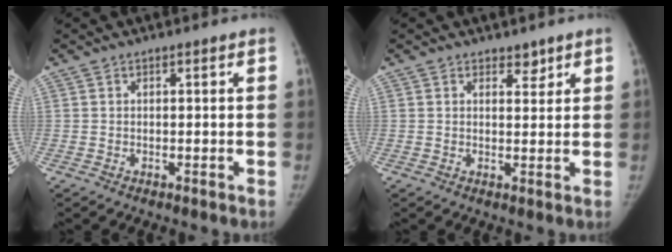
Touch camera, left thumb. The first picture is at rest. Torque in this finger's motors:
{"motor_torque": [-0.34, 0.22, 0.06, 0.42, -0.01]}